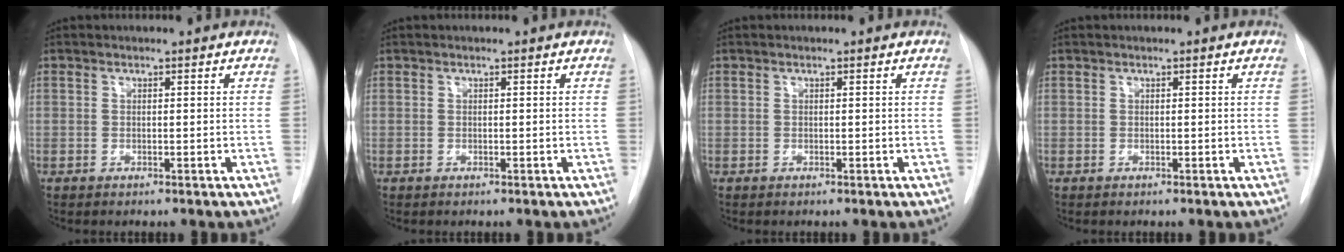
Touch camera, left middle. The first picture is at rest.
{"total": 0.0}
{"total": 0.0}
{"total": 0.0}